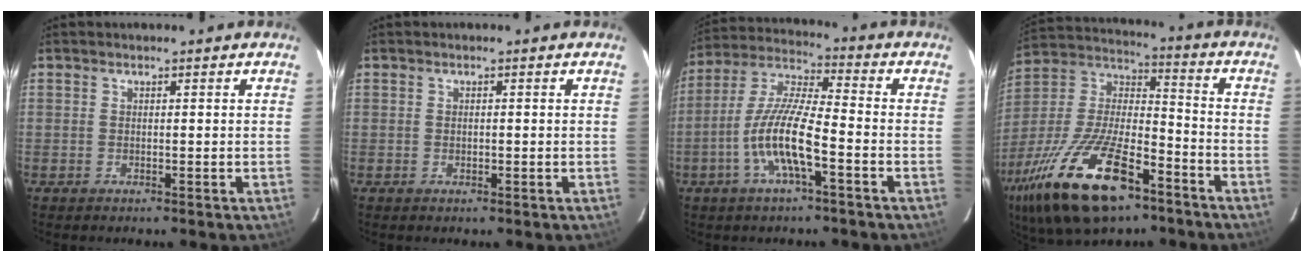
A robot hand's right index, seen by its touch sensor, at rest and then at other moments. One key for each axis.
{"total": 0.9, "fx": -0.1, "fy": 0.6, "fz": 0.6, "tx": -0.010, "ty": 0.002, "tz": -0.002}
{"total": 12.2, "fx": -4.6, "fy": 2.2, "fz": 11.0, "tx": -0.229, "ty": -0.001, "tz": -0.091}
{"total": 25.6, "fx": -14.7, "fy": 10.2, "fz": 18.2, "tx": -0.371, "ty": -0.028, "tz": -0.257}